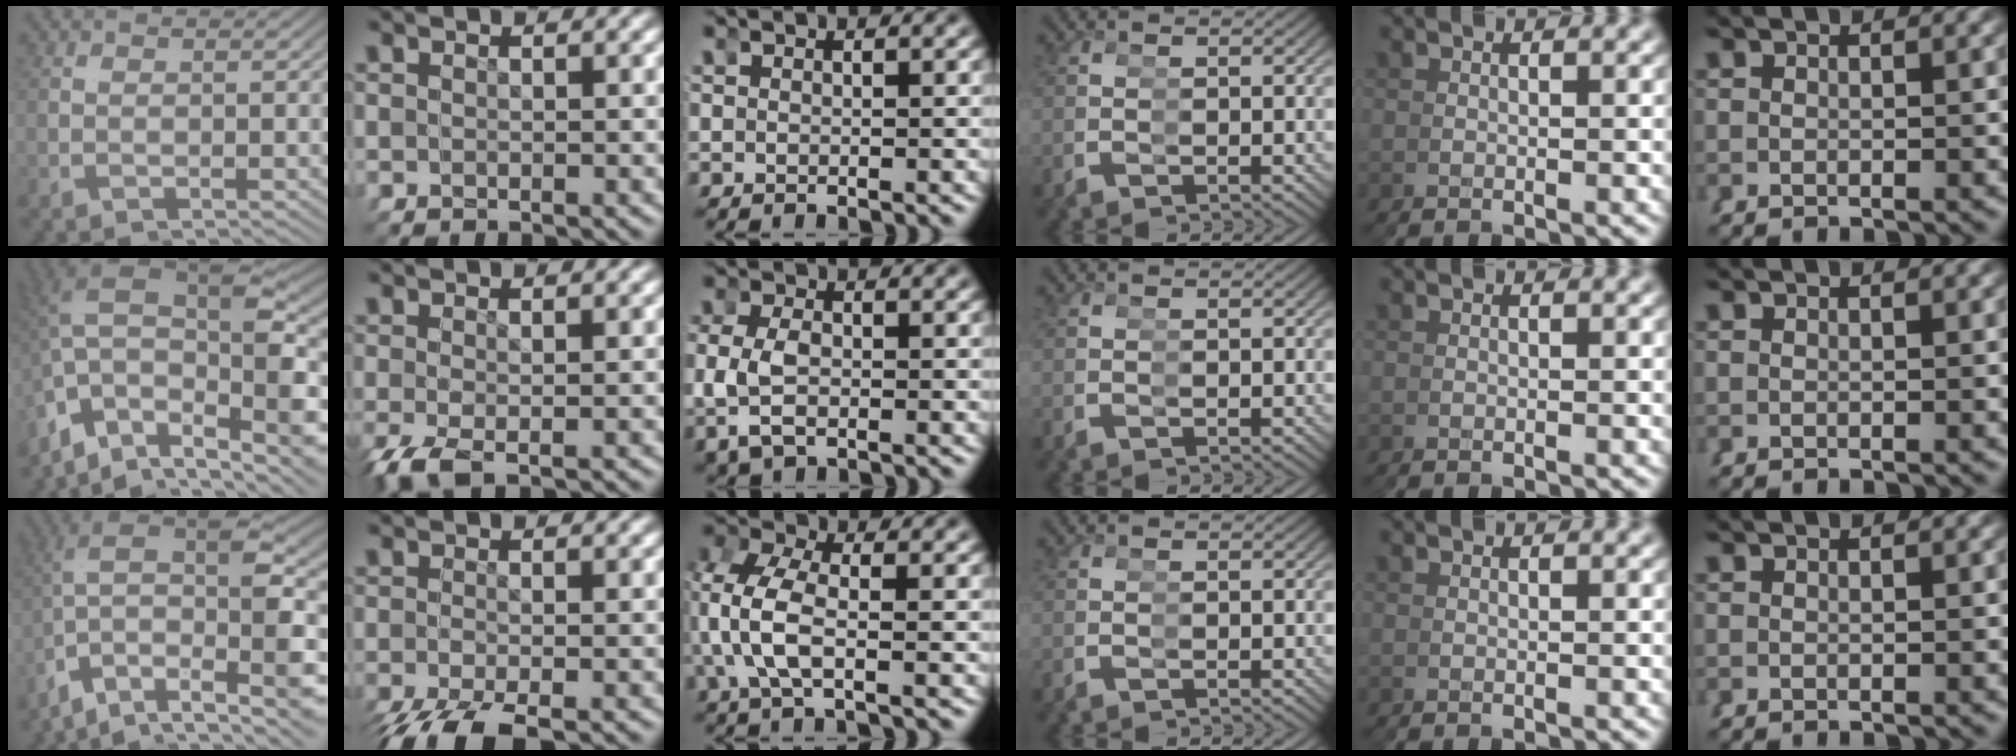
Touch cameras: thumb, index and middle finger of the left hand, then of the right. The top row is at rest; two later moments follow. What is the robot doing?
{"motion": "grasp_and_lifting", "object": "pipette"}